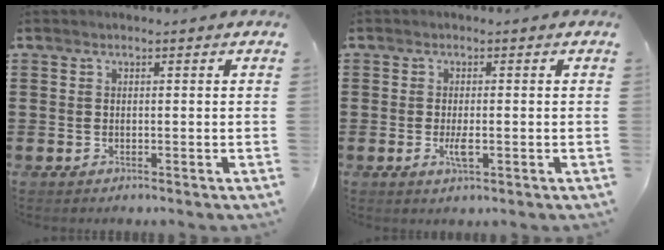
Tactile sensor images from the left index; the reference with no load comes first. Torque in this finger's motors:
{"motor_torque": [0.36, -0.07, 0.06, 0.05]}